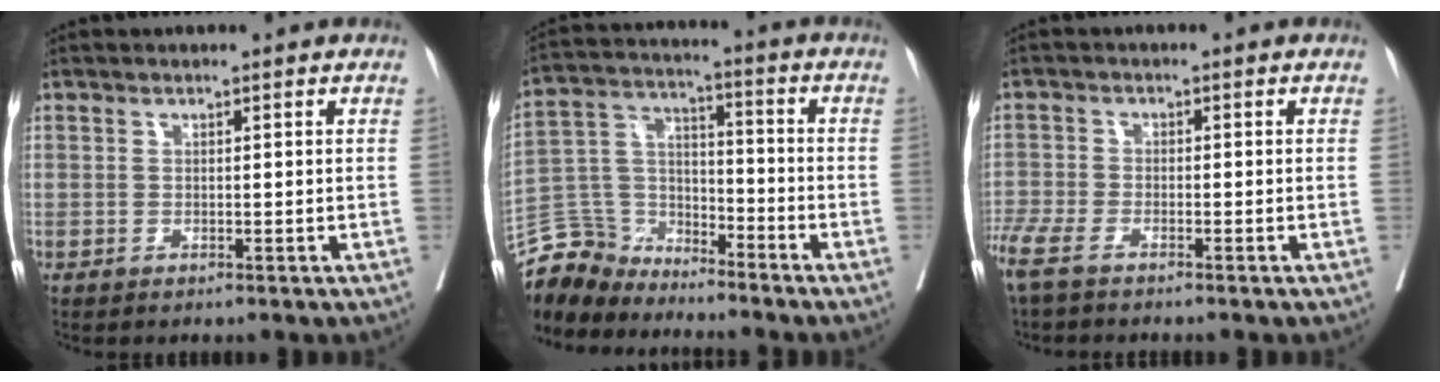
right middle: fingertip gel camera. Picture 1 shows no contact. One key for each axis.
{"total": 8.8, "fx": -8.3, "fy": 2.8, "fz": -0.9, "tx": 0.007, "ty": 0.030, "tz": -0.171}
{"total": 6.4, "fx": -5.3, "fy": 1.2, "fz": 3.4, "tx": -0.084, "ty": -0.002, "tz": -0.104}